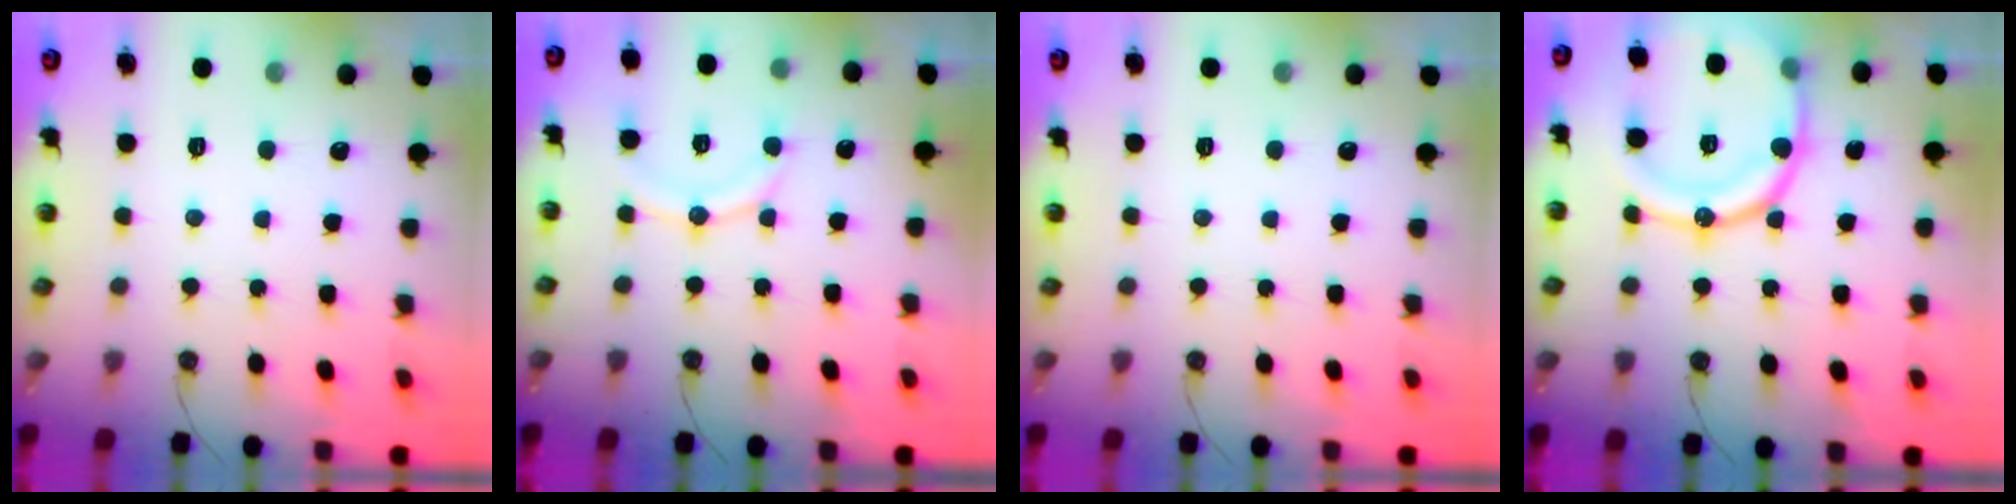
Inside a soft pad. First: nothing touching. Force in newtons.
{"total": 9.3, "press": 9.3, "slide": 1.0}
{"total": 0.0}
{"total": 18.3, "press": 18.3, "slide": 1.1}